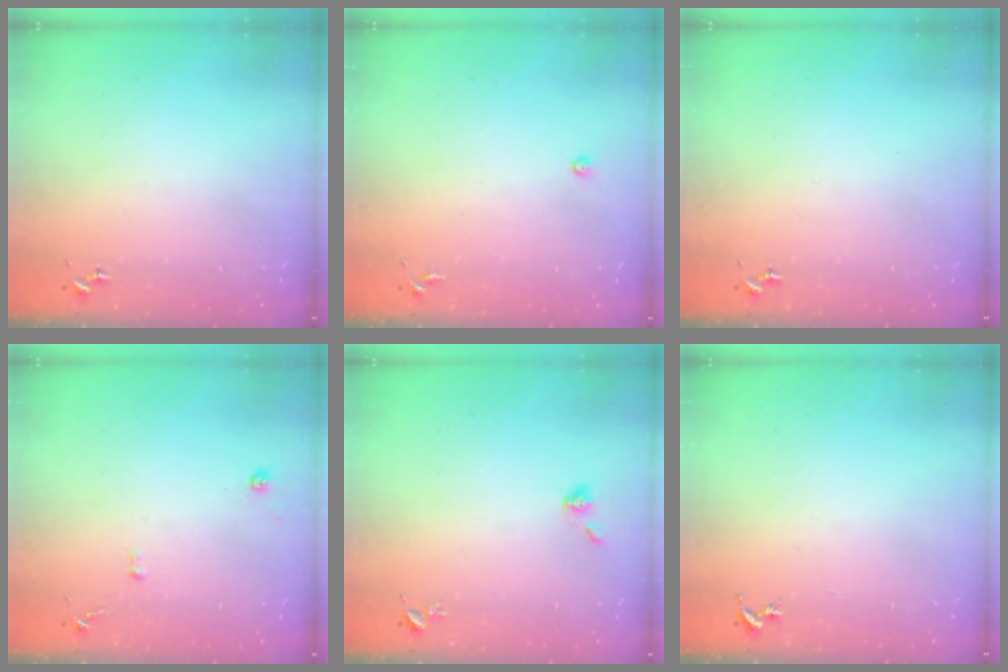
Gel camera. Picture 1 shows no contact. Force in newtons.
{"total": 4.0, "press": 4.0, "slide": 0.8}
{"total": 0.0}
{"total": 6.4, "press": 6.4, "slide": 0.6}
{"total": 4.2, "press": 3.8, "slide": 1.9}
{"total": 0.0}